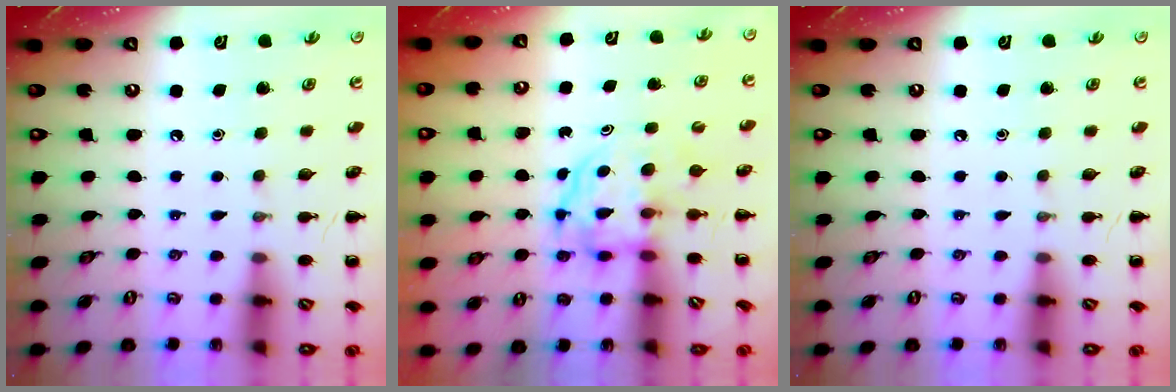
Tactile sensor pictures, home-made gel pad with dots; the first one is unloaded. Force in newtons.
{"total": 3.7, "press": 3.7, "slide": 0.3}
{"total": 0.0}